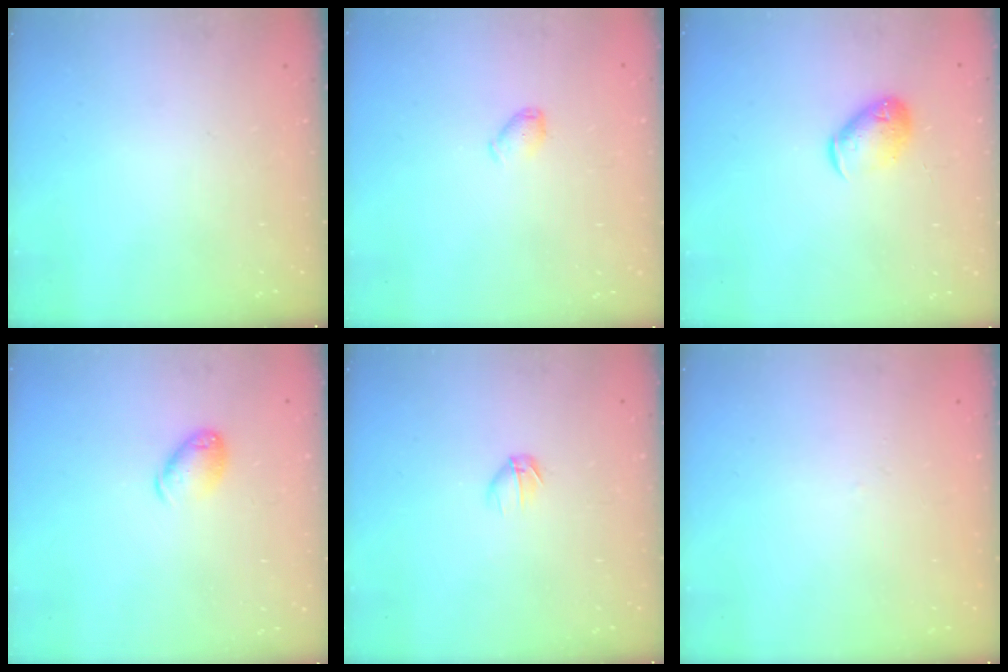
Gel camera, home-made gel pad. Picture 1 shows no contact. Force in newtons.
{"total": 4.6, "press": 4.5, "slide": 0.8}
{"total": 9.3, "press": 9.2, "slide": 1.4}
{"total": 8.4, "press": 8.3, "slide": 1.1}
{"total": 3.7, "press": 3.6, "slide": 1.1}
{"total": 1.6, "press": 1.6, "slide": 0.3}